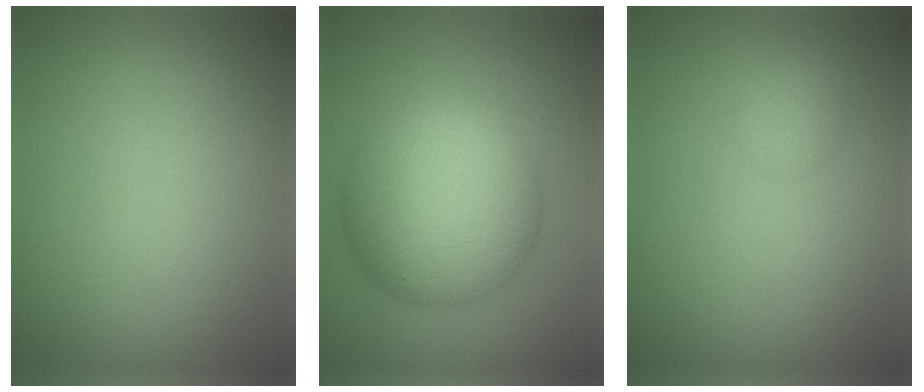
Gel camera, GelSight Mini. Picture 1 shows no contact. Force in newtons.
{"total": 11.7, "press": 11.7, "slide": 0.1}
{"total": 1.5, "press": 1.5, "slide": 0.0}